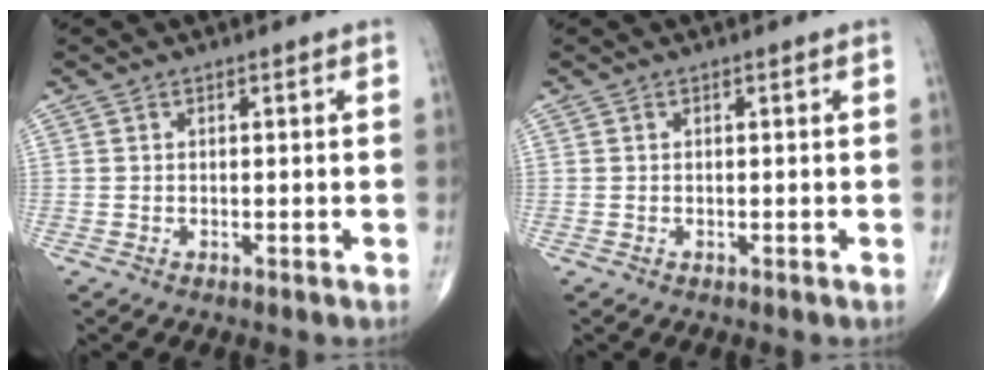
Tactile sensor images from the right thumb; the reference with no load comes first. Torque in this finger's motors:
{"motor_torque": [-0.11, 0.11, -0.13, -0.03, 0.01]}